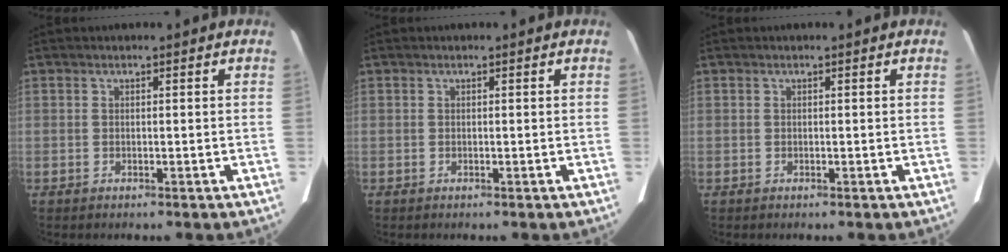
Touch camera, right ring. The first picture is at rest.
{"total": 0.0}
{"total": 0.0}